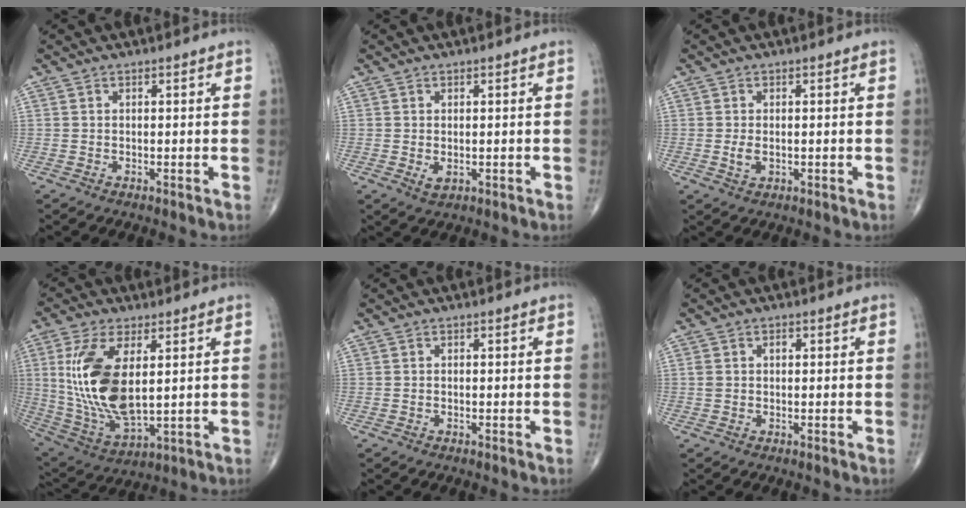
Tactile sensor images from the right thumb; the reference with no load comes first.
{"total": 1.7, "force": [-0.1, 1.1, 1.3], "torque": [-0.019, -0.003, 0.004]}
{"total": 2.1, "force": [-0.1, 1.3, 1.7], "torque": [-0.033, -0.003, 0.000]}
{"total": 17.3, "force": [2.9, 7.9, 15.1], "torque": [-0.311, -0.020, 0.070]}
{"total": 0.0}
{"total": 1.7, "force": [0.3, 1.2, 1.1], "torque": [-0.026, 0.010, 0.007]}